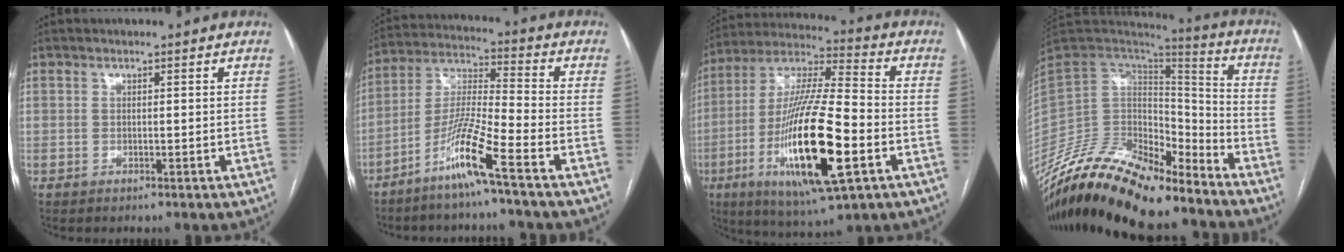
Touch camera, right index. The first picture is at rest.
{"total": 10.2, "force": [-6.3, -0.9, 8.0], "torque": [-0.164, -0.016, -0.128]}
{"total": 22.2, "force": [-6.5, 3.5, 21.0], "torque": [-0.417, -0.026, -0.111]}
{"total": 21.7, "force": [-18.9, 5.6, 9.1], "torque": [-0.179, 0.022, -0.333]}